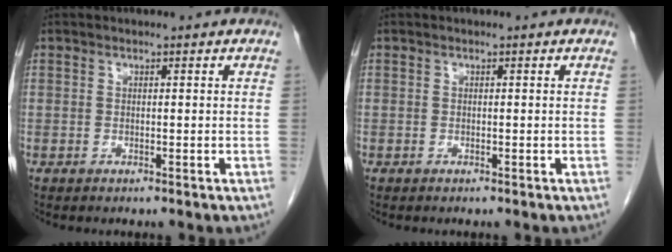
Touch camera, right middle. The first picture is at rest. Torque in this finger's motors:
{"motor_torque": [1.19, -0.95, 0.44, -0.01]}